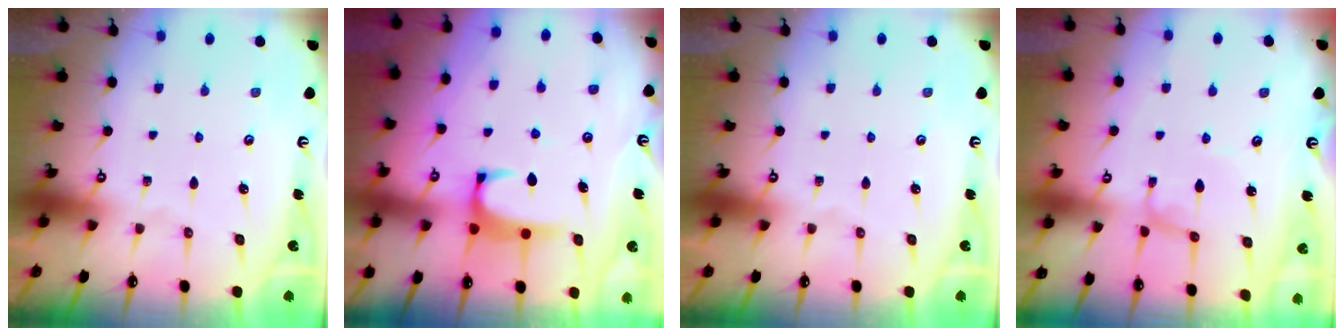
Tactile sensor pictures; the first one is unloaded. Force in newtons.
{"total": 2.0, "press": 2.0, "slide": 0.3}
{"total": 0.0}
{"total": 0.0}